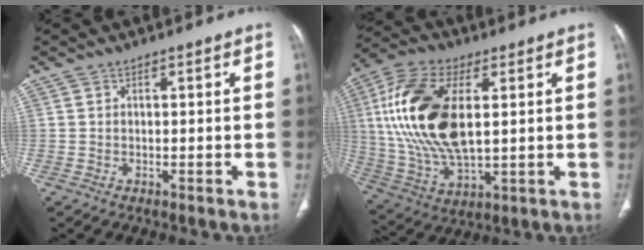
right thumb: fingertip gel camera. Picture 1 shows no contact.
{"total": 20.5, "force": [3.4, 10.2, 17.4], "torque": [-0.364, -0.007, 0.066]}